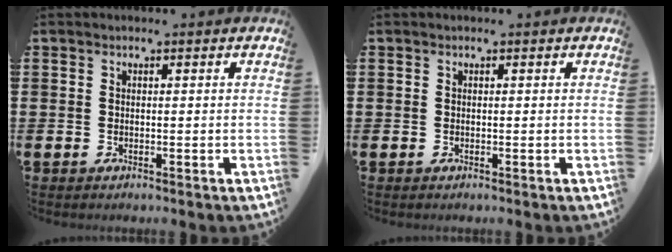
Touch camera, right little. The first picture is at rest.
{"total": 0.0}